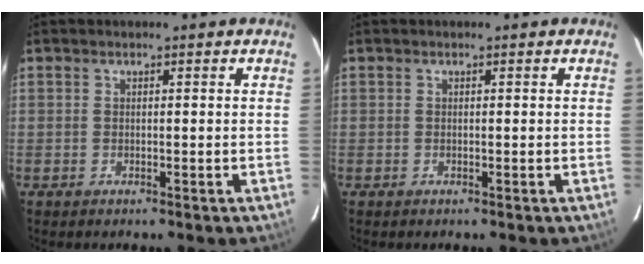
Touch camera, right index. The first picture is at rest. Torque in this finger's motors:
{"motor_torque": [0.00, 0.00, 0.00, 0.01]}